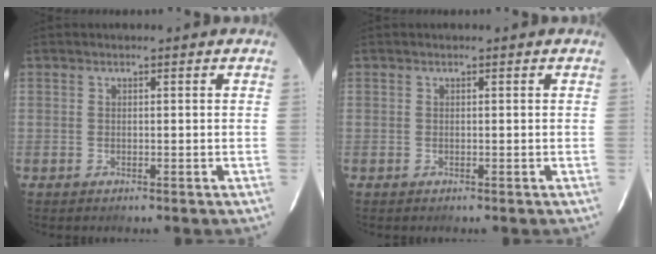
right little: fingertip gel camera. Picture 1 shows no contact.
{"total": 0.0}